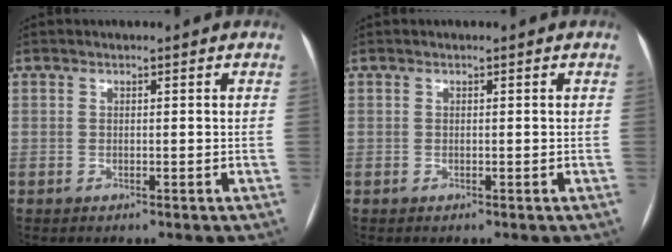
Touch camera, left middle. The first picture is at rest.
{"total": 0.0}